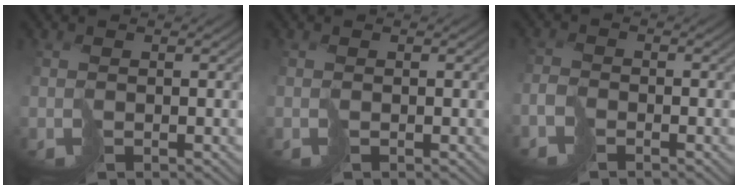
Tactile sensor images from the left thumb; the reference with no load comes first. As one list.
[{"total": 0.0}, {"total": 2.6, "force": [-1.9, 1.3, 1.2], "torque": [-0.025, -0.001, -0.052]}]